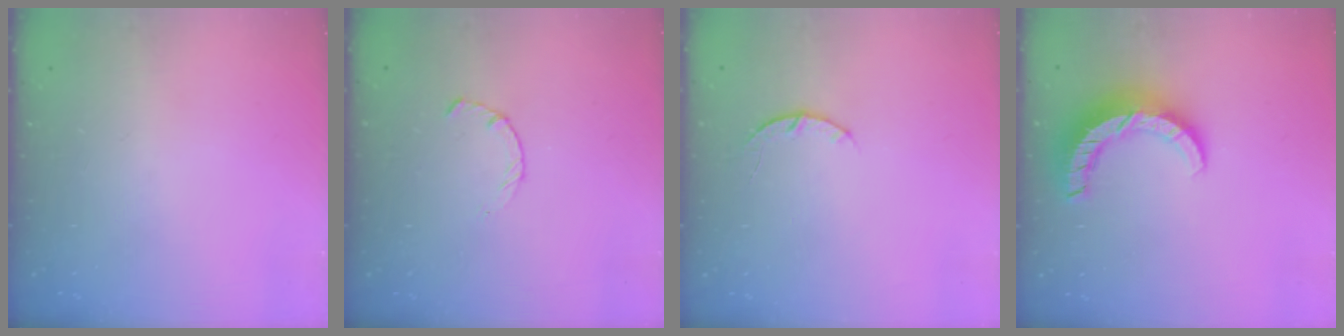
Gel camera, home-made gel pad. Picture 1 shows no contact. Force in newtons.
{"total": 2.4, "press": 2.3, "slide": 0.4}
{"total": 3.5, "press": 3.5, "slide": 0.6}
{"total": 12.8, "press": 12.8, "slide": 0.7}